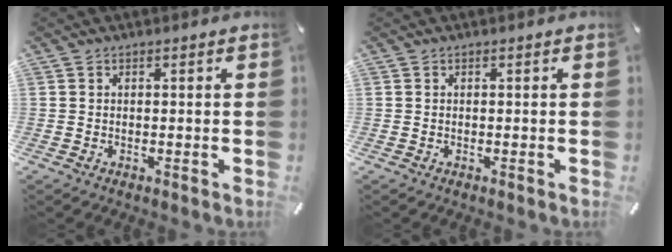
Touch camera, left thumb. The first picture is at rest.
{"total": 0.0}